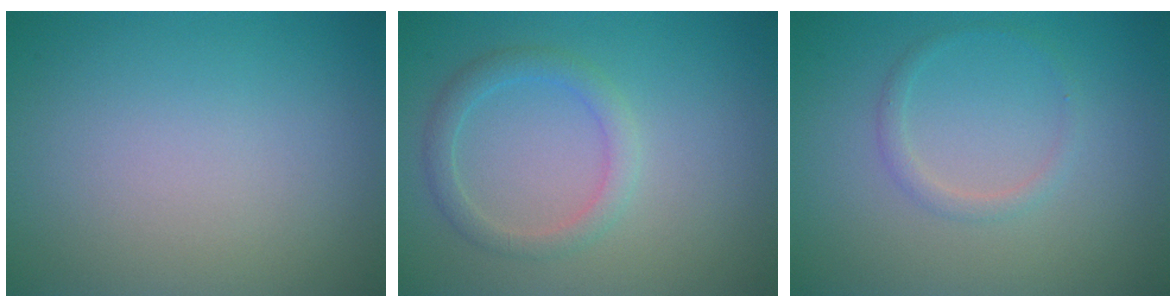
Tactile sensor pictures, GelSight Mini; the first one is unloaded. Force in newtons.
{"total": 2.2, "press": 2.2, "slide": 0.1}
{"total": 1.2, "press": 1.2, "slide": 0.1}